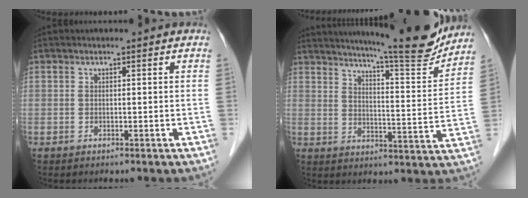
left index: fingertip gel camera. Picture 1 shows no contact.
{"total": 16.6, "force": [15.2, 0.3, 6.7], "torque": [-0.103, -0.044, 0.199]}